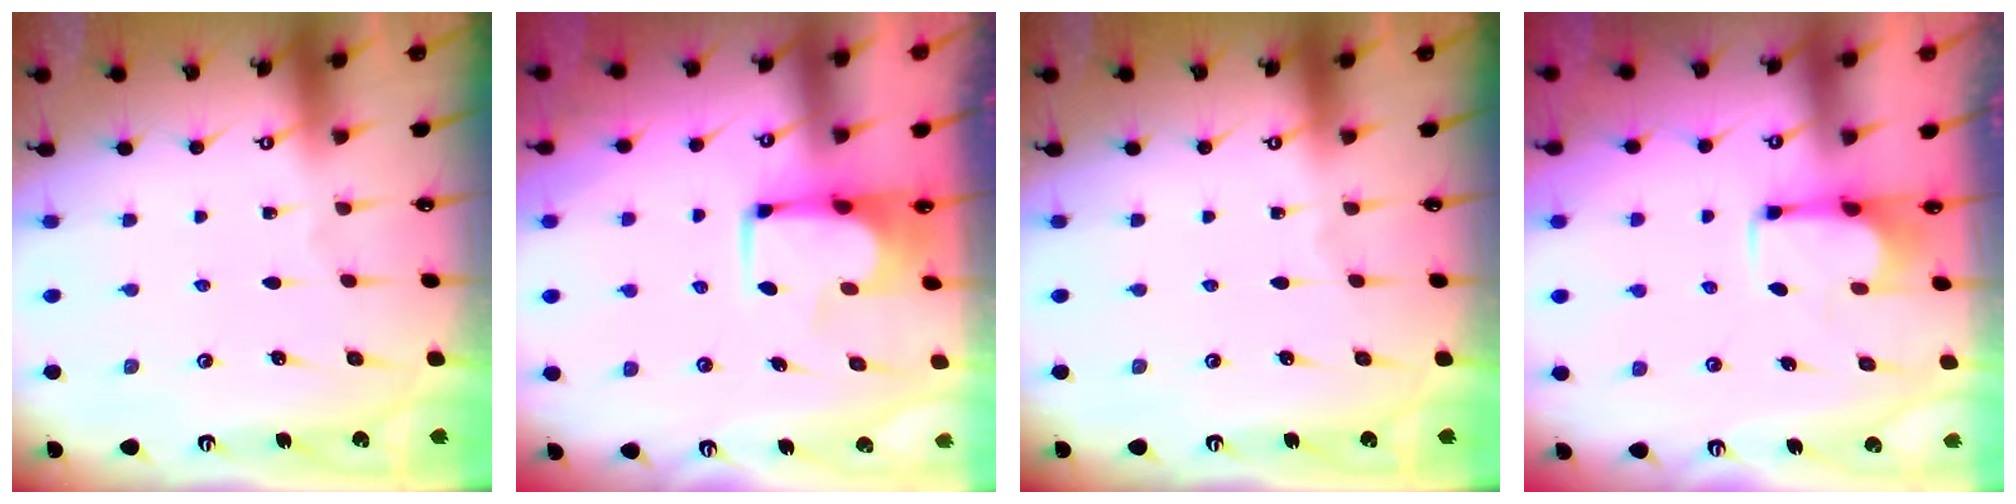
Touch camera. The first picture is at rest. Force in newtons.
{"total": 1.9, "press": 1.9, "slide": 0.2}
{"total": 0.0}
{"total": 2.8, "press": 2.6, "slide": 1.0}